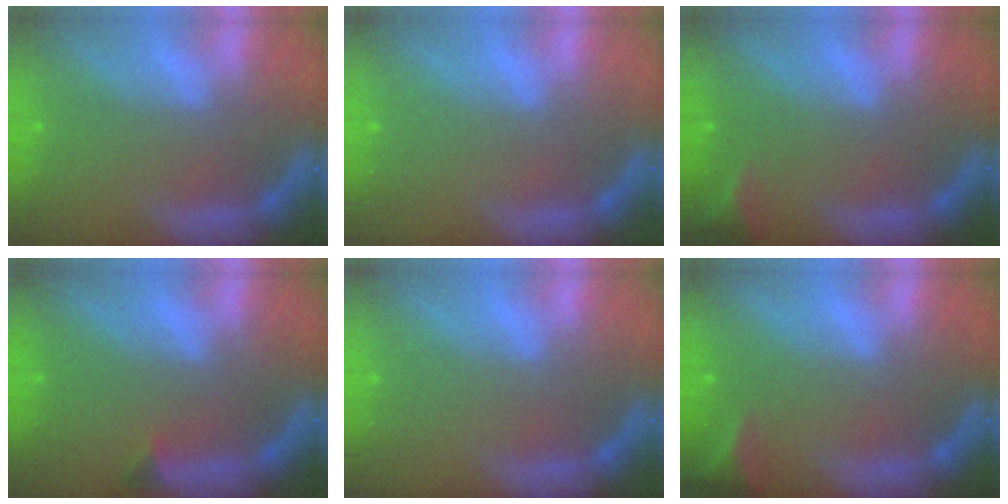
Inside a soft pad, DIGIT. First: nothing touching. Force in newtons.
{"total": 0.0}
{"total": 2.9}
{"total": 0.9}
{"total": 0.0}
{"total": 4.0}